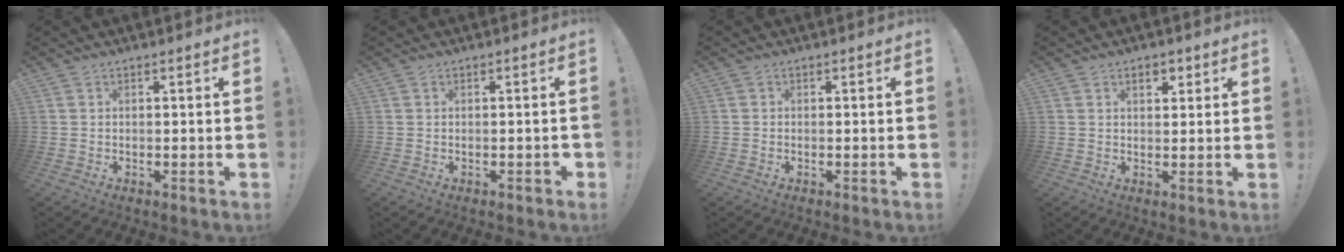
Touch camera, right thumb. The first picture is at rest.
{"total": 1.0, "force": [-0.7, 0.5, 0.6], "torque": [-0.012, 0.004, -0.011]}
{"total": 0.0}
{"total": 3.4, "force": [1.7, 2.0, 2.1], "torque": [-0.024, -0.003, 0.026]}